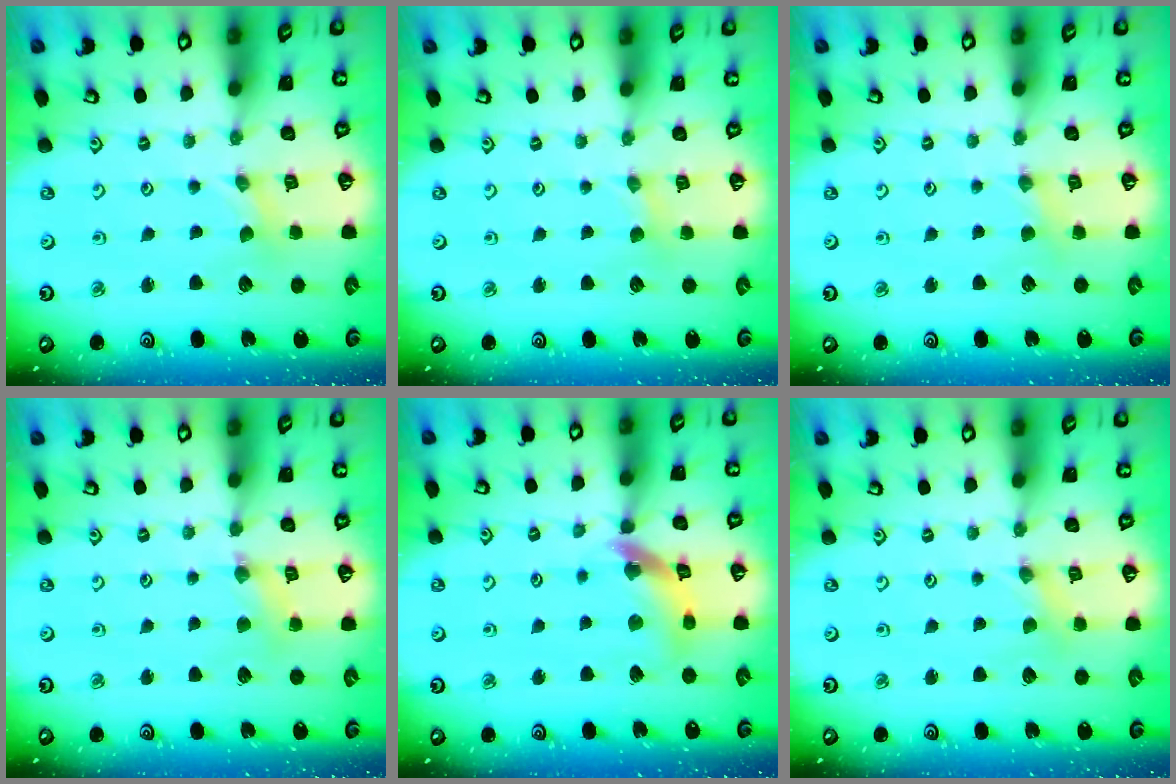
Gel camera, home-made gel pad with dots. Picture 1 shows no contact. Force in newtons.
{"total": 1.7, "press": 1.7, "slide": 0.3}
{"total": 2.9, "press": 2.8, "slide": 0.6}
{"total": 3.5, "press": 3.5, "slide": 0.3}
{"total": 12.1, "press": 12.0, "slide": 1.4}
{"total": 0.0}